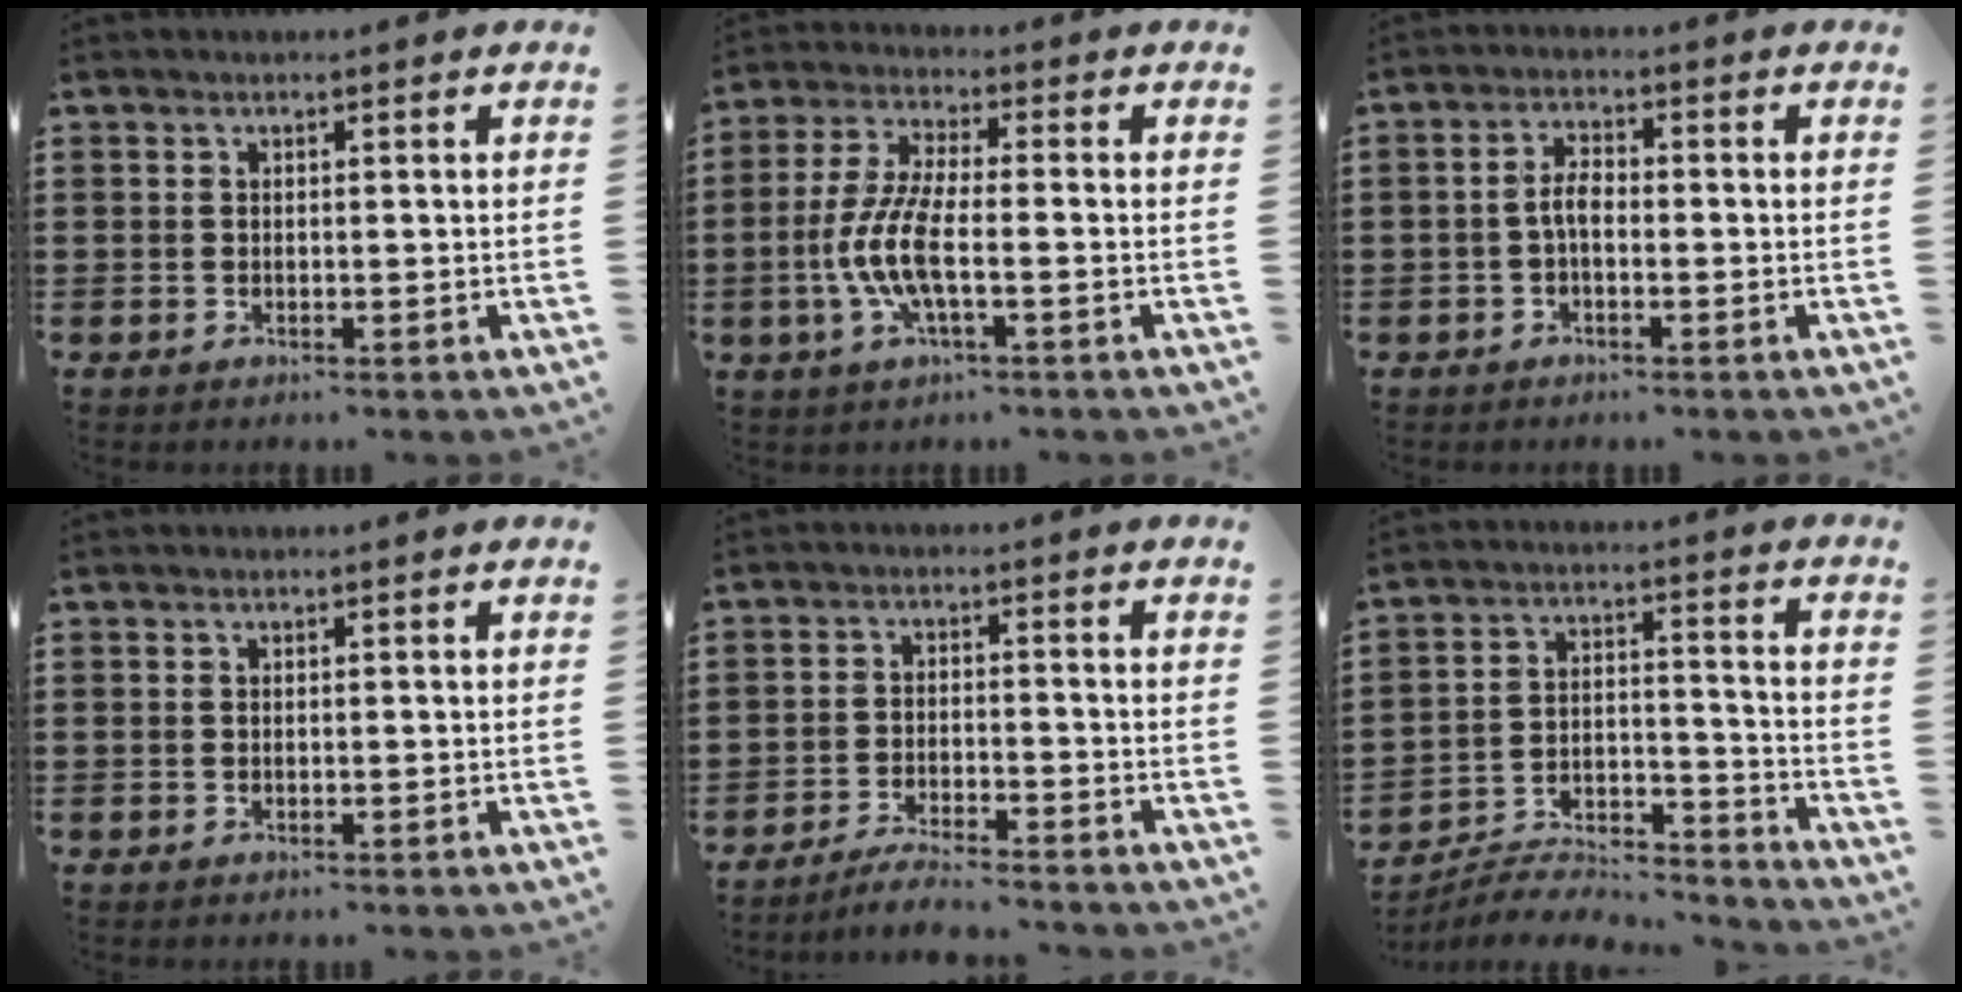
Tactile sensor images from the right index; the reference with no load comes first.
{"total": 8.2, "force": [-2.2, 2.6, 7.5], "torque": [-0.177, -0.014, -0.049]}
{"total": 2.9, "force": [-0.7, 1.1, 2.5], "torque": [-0.062, 0.001, -0.019]}
{"total": 0.0}
{"total": 3.6, "force": [-3.5, -0.1, 0.9], "torque": [-0.018, 0.001, -0.070]}
{"total": 6.0, "force": [-5.9, 0.8, 1.0], "torque": [-0.025, 0.006, -0.120]}